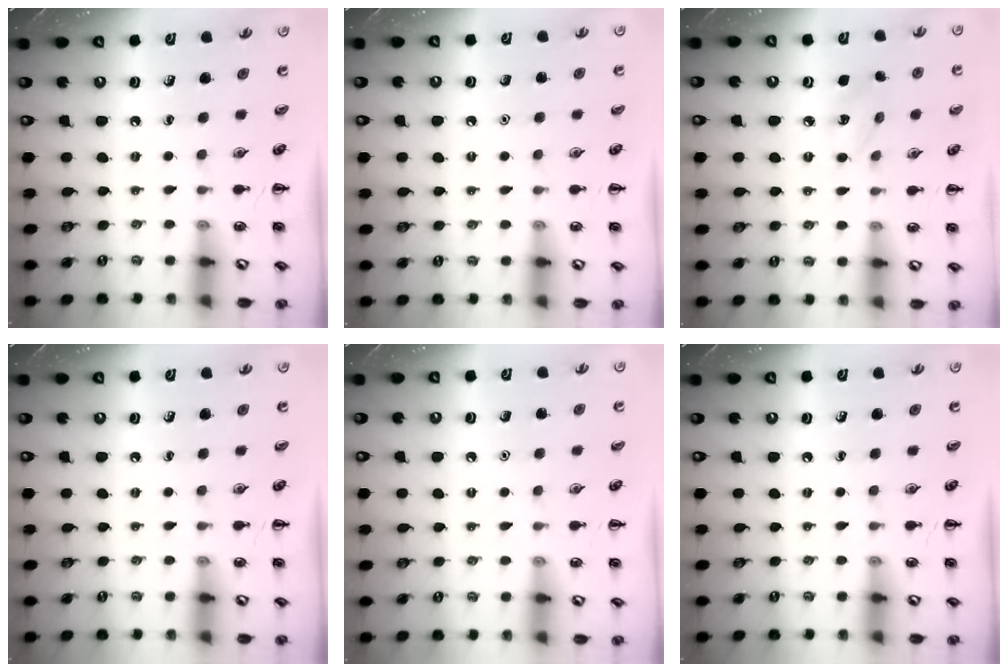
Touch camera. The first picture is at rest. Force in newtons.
{"total": 1.5, "press": 1.5, "slide": 0.1}
{"total": 5.5, "press": 5.3, "slide": 1.6}
{"total": 0.0}
{"total": 1.5, "press": 1.5, "slide": 0.1}
{"total": 0.0}